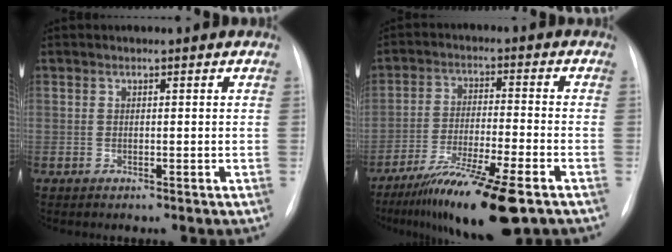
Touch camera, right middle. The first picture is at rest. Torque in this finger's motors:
{"motor_torque": [1.18, -0.95, 0.35, 0.15]}